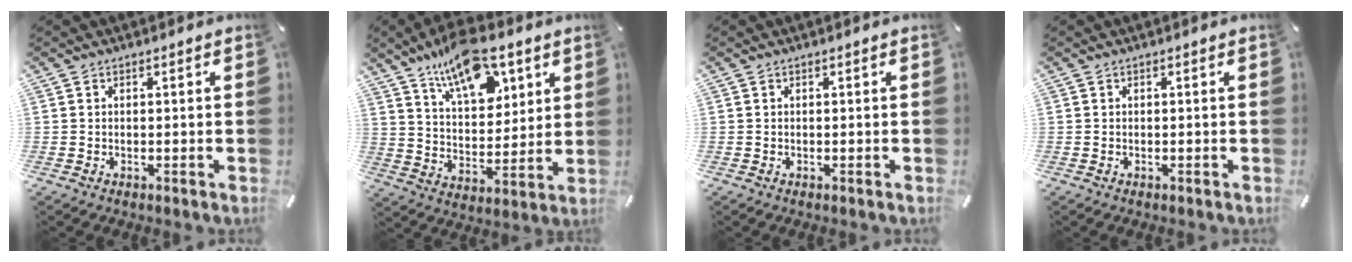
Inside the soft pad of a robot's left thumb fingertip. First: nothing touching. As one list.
[{"total": 15.8, "force": [10.3, 8.1, 8.7], "torque": [-0.144, -0.047, 0.182]}, {"total": 0.0}, {"total": 0.0}]